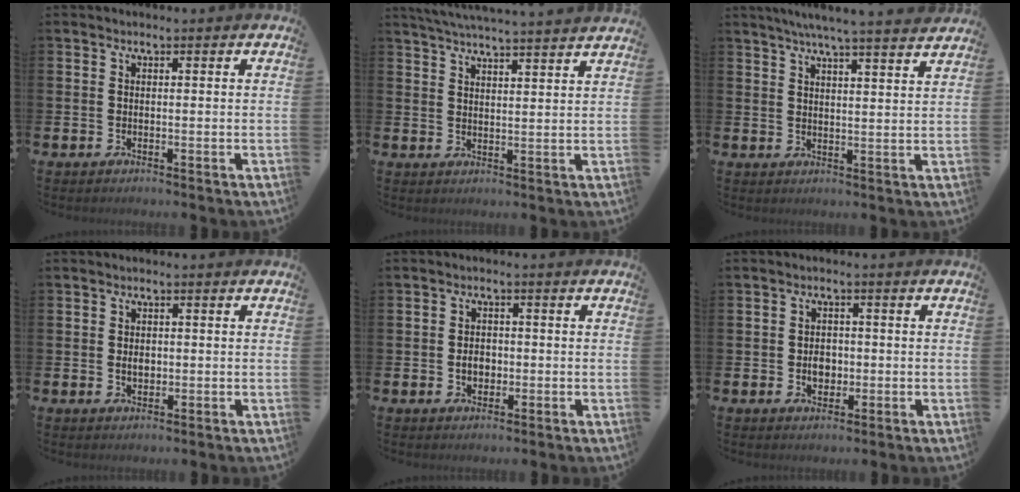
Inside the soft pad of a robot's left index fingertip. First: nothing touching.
{"total": 5.1, "force": [5.0, -0.7, 0.8], "torque": [-0.035, -0.025, 0.090]}
{"total": 5.9, "force": [5.5, -0.7, 1.9], "torque": [-0.048, -0.028, 0.096]}
{"total": 1.8, "force": [0.0, 1.2, 1.3], "torque": [-0.008, 0.000, -0.005]}
{"total": 2.6, "force": [-0.4, 2.0, 1.6], "torque": [-0.014, -0.003, -0.015]}
{"total": 2.9, "force": [-0.3, 2.2, 1.8], "torque": [-0.011, -0.005, -0.015]}